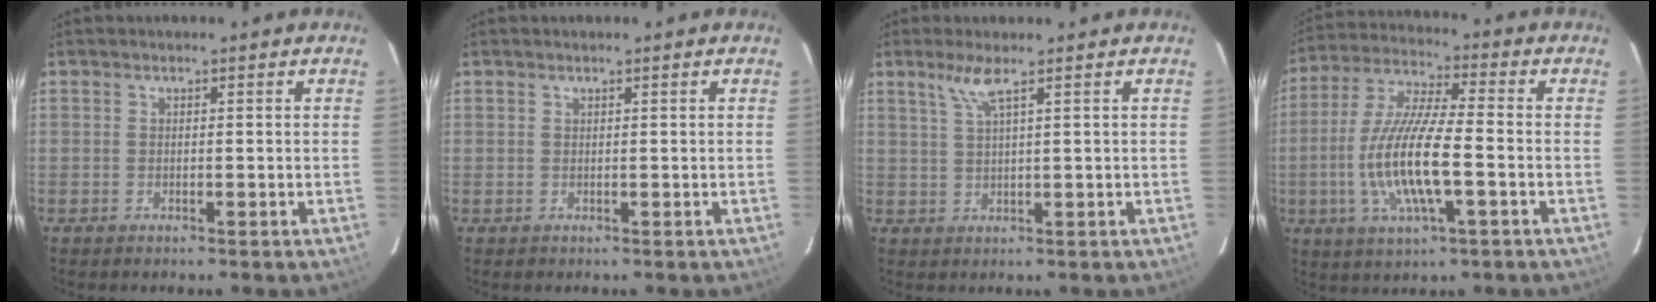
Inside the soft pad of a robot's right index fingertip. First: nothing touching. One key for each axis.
{"total": 0.5, "fx": 0.2, "fy": 0.5, "fz": -0.2, "tx": 0.005, "ty": 0.003, "tz": 0.004}
{"total": 3.3, "fx": 2.1, "fy": -0.5, "fz": 2.5, "tx": -0.054, "ty": -0.002, "tz": 0.046}
{"total": 15.0, "fx": -3.5, "fy": 3.3, "fz": 14.2, "tx": -0.289, "ty": -0.008, "tz": -0.067}